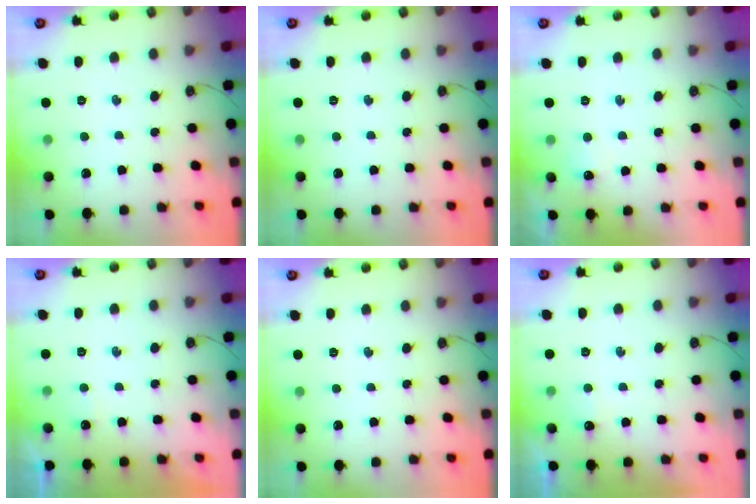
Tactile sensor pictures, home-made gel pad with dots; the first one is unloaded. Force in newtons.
{"total": 0.0}
{"total": 5.0, "press": 4.9, "slide": 0.8}
{"total": 2.2, "press": 2.1, "slide": 0.4}
{"total": 0.0}
{"total": 3.8, "press": 3.7, "slide": 0.6}